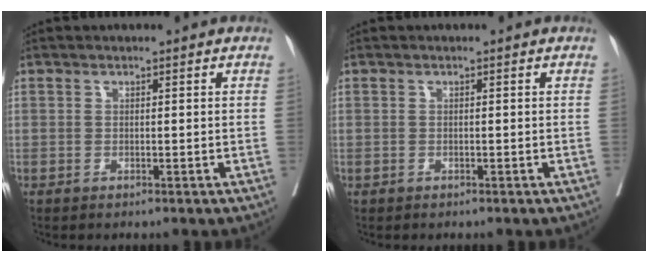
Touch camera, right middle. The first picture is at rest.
{"total": 0.0}